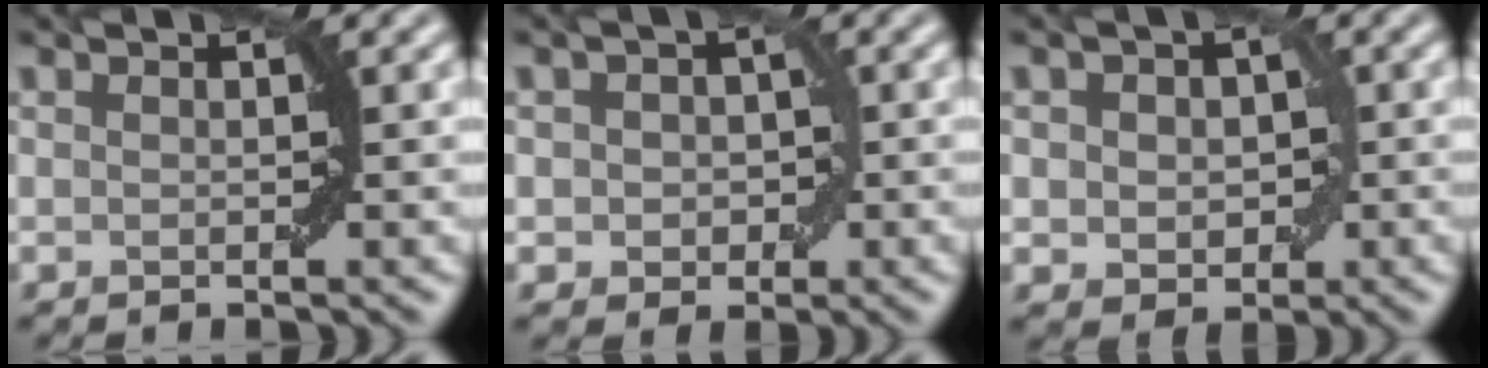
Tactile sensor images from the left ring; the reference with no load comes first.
{"total": 2.6, "force": [-0.1, 2.2, 1.4], "torque": [-0.007, 0.000, -0.008]}
{"total": 3.8, "force": [0.1, 3.0, 2.4], "torque": [-0.023, 0.003, -0.004]}